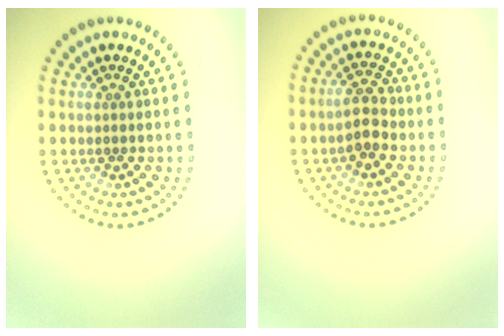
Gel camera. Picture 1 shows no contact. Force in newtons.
{"total": 2.6, "press": 2.6, "slide": 0.4}